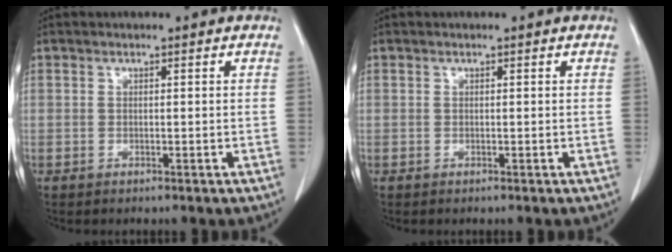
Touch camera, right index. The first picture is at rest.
{"total": 0.0}